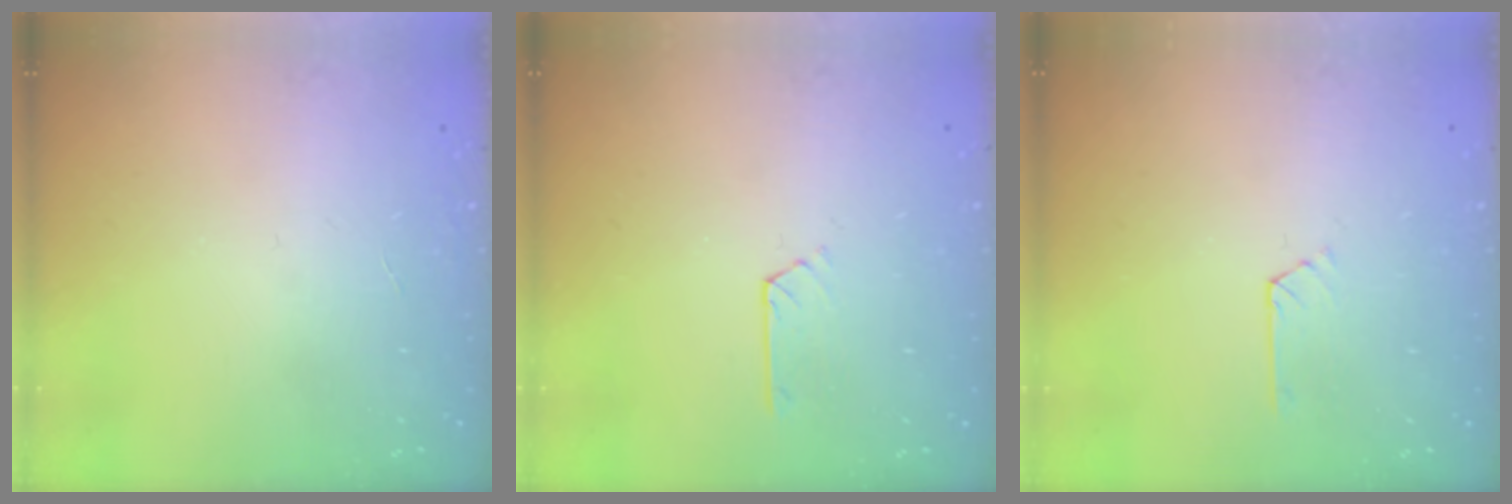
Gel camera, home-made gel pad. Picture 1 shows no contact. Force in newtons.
{"total": 2.1, "press": 2.0, "slide": 0.3}
{"total": 2.7, "press": 2.7, "slide": 0.4}